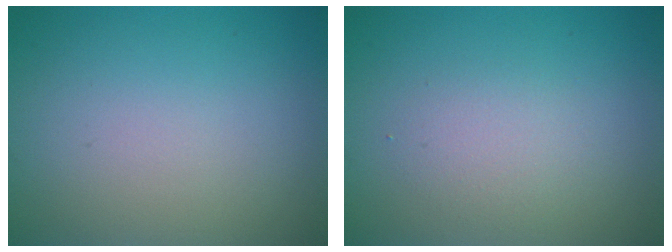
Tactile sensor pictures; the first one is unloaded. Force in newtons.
{"total": 1.8, "press": 1.8, "slide": 0.0}